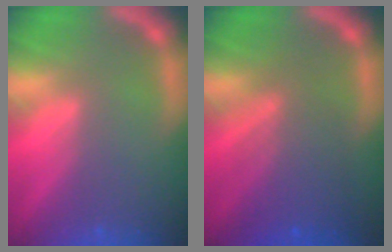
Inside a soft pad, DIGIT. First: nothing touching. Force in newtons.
{"total": 6.0}